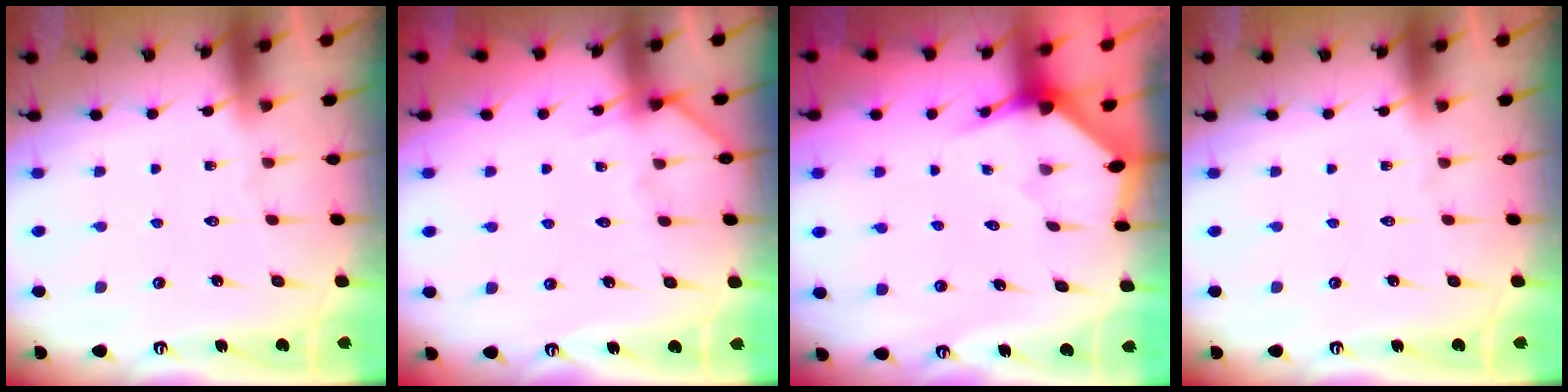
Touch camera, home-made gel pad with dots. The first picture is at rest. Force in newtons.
{"total": 3.0, "press": 3.0, "slide": 0.3}
{"total": 2.8, "press": 2.8, "slide": 0.3}
{"total": 0.0}